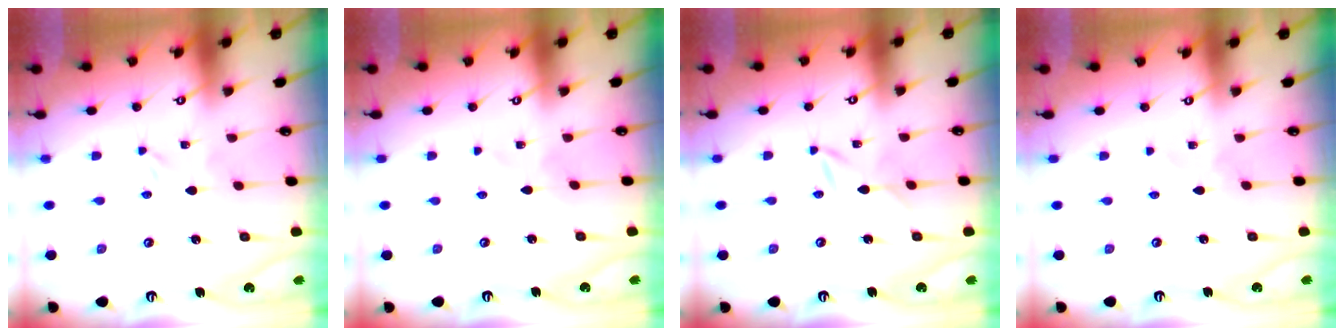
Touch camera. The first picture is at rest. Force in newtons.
{"total": 1.4, "press": 1.4, "slide": 0.1}
{"total": 2.3, "press": 2.3, "slide": 0.2}
{"total": 0.0}